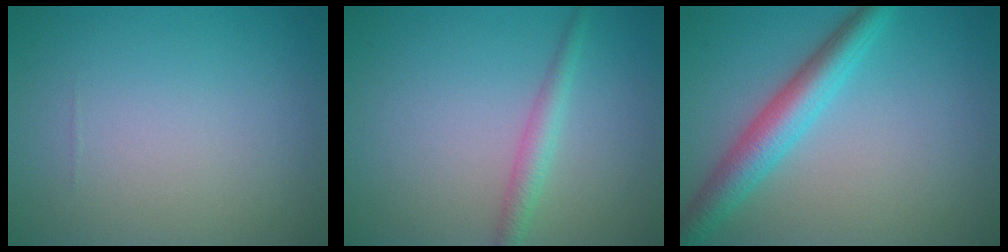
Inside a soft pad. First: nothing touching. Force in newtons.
{"total": 2.0, "press": 2.0, "slide": 0.0}
{"total": 4.8, "press": 4.8, "slide": 0.1}